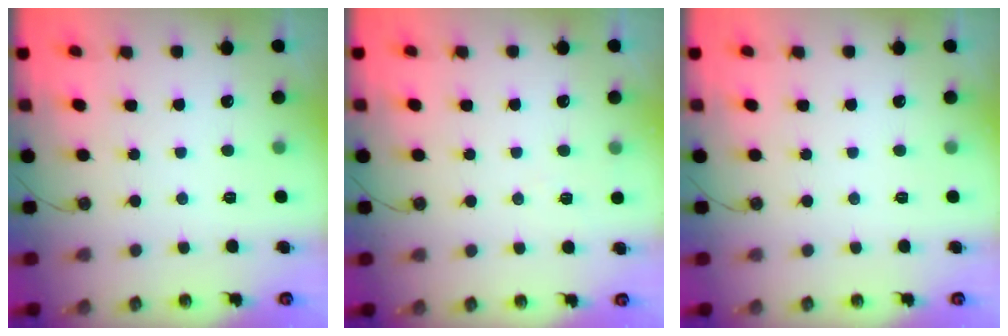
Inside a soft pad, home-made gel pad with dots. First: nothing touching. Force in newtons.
{"total": 5.1, "press": 4.5, "slide": 2.4}
{"total": 0.0}